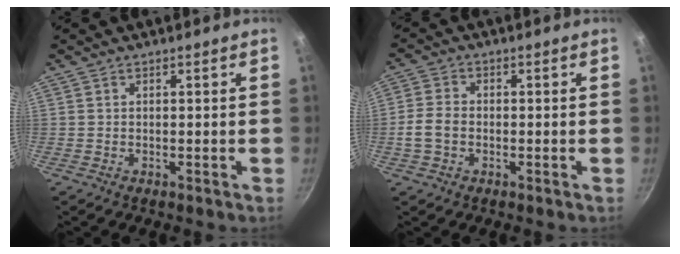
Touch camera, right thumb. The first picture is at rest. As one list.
[{"total": 5.1, "force": [-1.1, 3.7, 3.4], "torque": [-0.064, 0.016, -0.026]}]